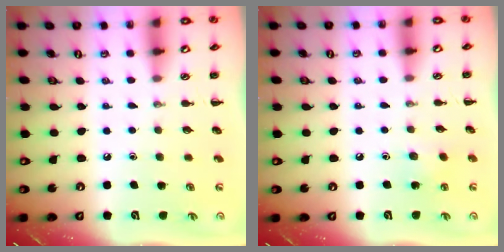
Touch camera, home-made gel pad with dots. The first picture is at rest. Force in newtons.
{"total": 4.8, "press": 4.6, "slide": 1.4}